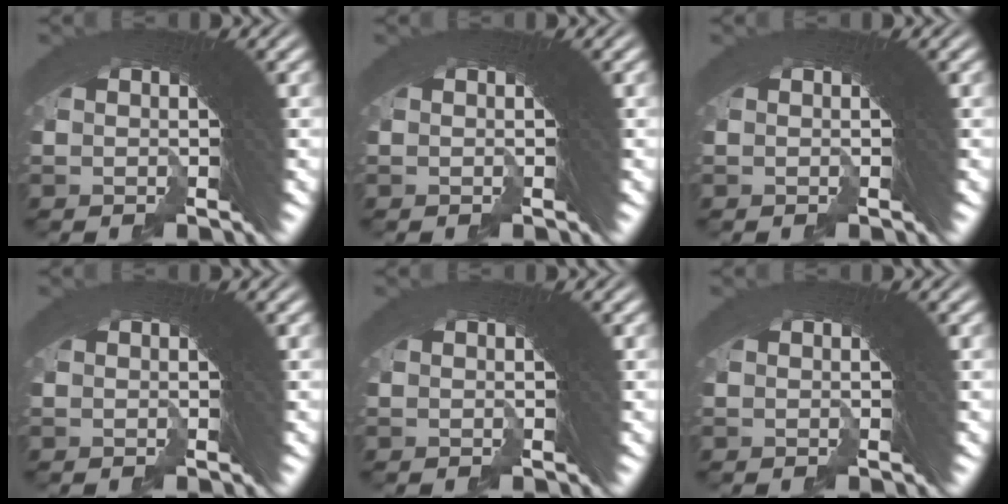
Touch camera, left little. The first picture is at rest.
{"total": 0.0}
{"total": 0.0}
{"total": 0.0}
{"total": 0.0}
{"total": 0.0}